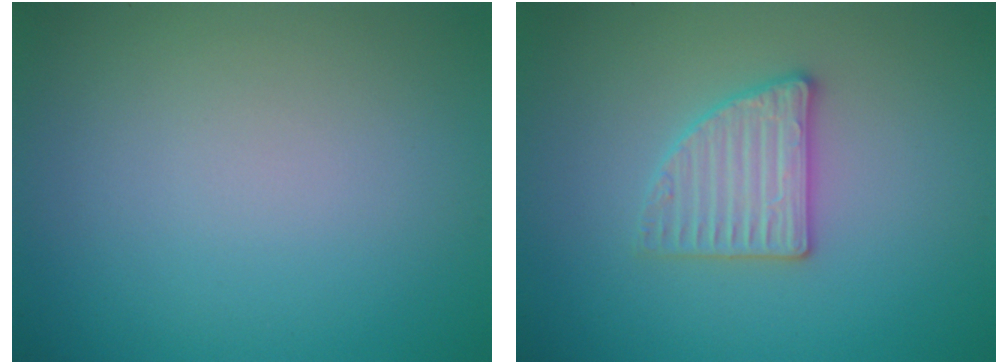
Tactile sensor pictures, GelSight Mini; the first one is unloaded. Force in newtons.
{"total": 2.8, "press": 2.7, "slide": 0.5}